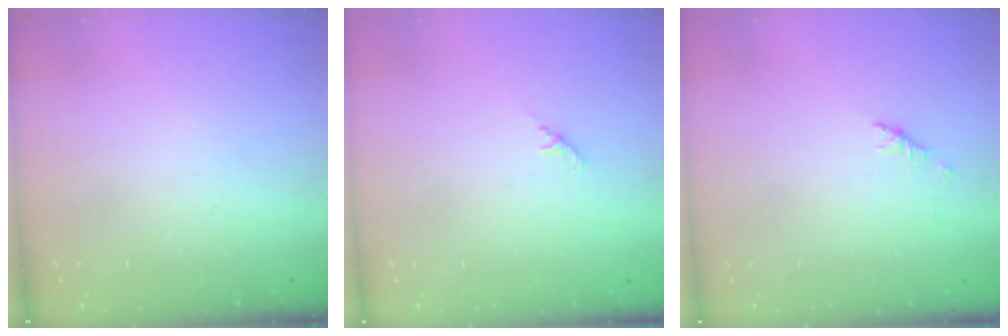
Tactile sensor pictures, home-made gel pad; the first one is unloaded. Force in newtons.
{"total": 1.8, "press": 1.7, "slide": 0.6}
{"total": 1.1, "press": 1.0, "slide": 0.5}